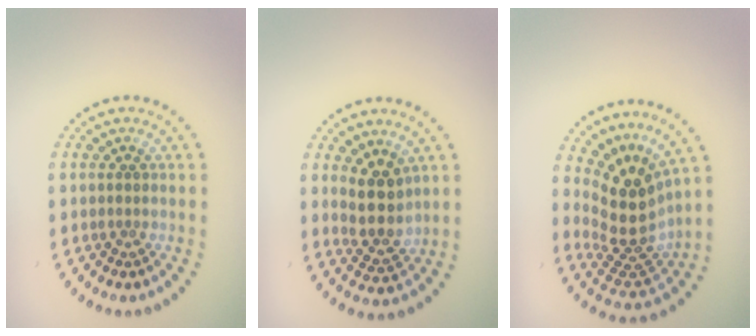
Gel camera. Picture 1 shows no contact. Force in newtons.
{"total": 3.5, "press": 3.0, "slide": 1.7}
{"total": 5.1, "press": 3.7, "slide": 3.4}